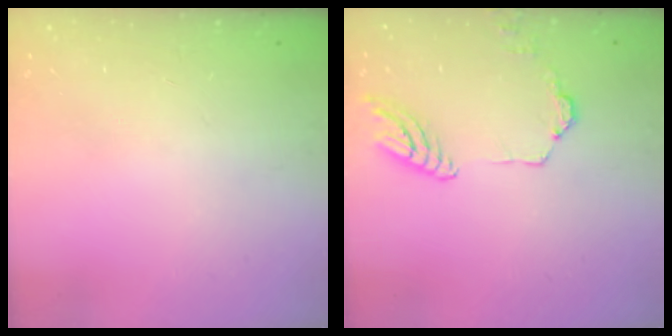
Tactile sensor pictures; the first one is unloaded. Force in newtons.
{"total": 11.4, "press": 11.3, "slide": 1.0}